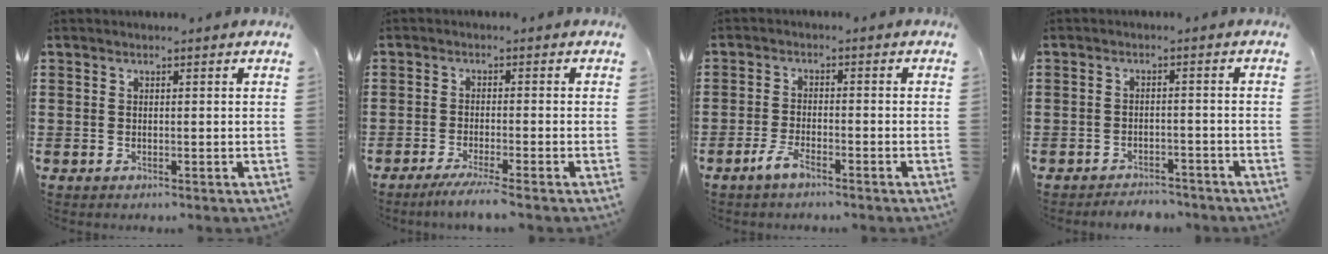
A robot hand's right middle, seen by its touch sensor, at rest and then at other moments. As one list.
[{"total": 2.8, "force": [-2.3, -0.3, 1.6], "torque": [-0.033, -0.006, -0.045]}, {"total": 3.3, "force": [-2.3, 0.8, 2.3], "torque": [-0.051, 0.002, -0.048]}, {"total": 2.6, "force": [-2.6, 0.5, 0.0], "torque": [-0.007, 0.002, -0.056]}]